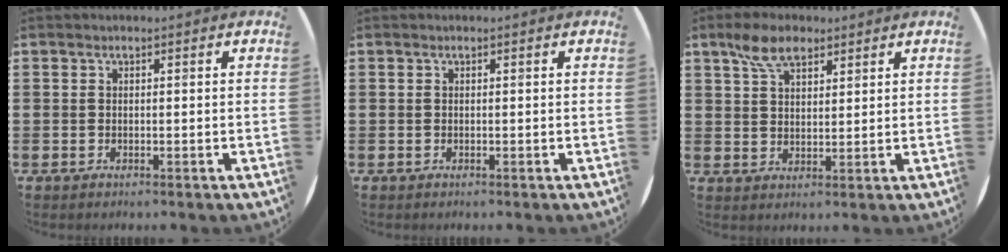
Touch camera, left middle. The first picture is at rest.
{"total": 0.0}
{"total": 5.7, "force": [3.9, 2.8, 3.0], "torque": [-0.062, 0.005, 0.071]}